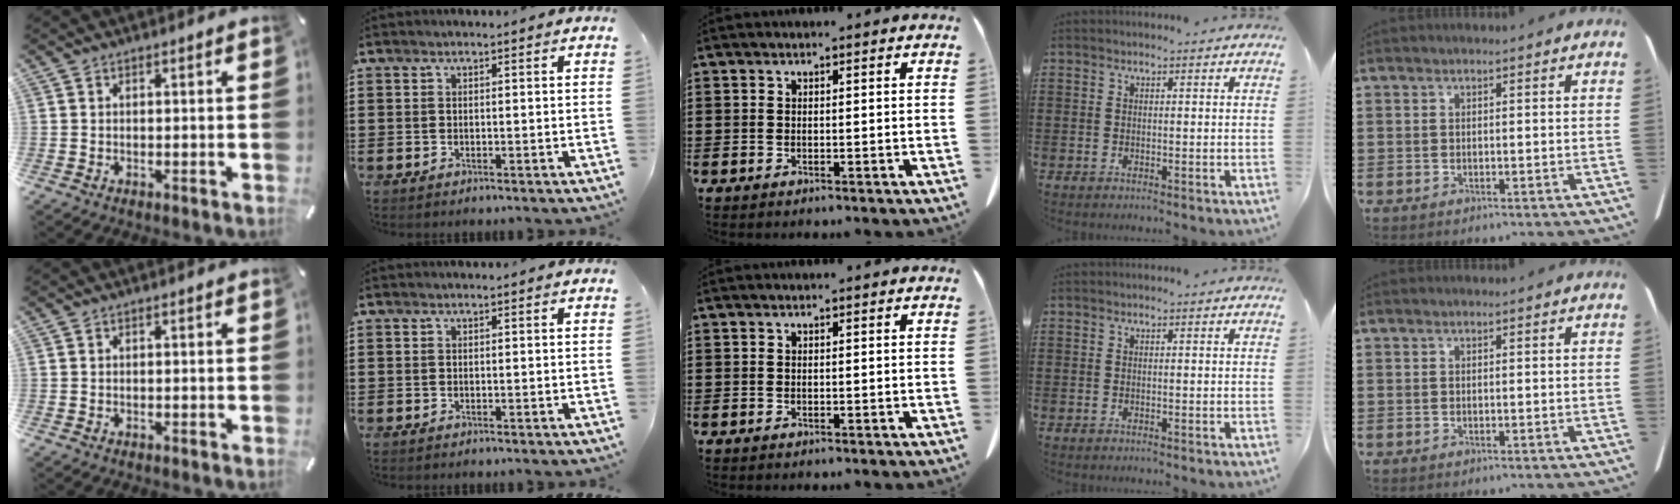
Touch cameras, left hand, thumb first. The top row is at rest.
{}